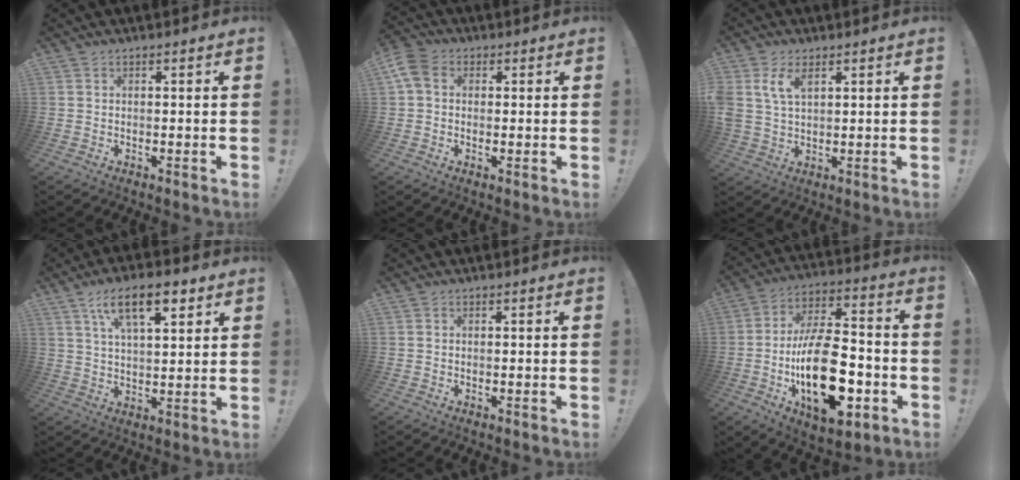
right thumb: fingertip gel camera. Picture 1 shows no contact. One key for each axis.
{"total": 6.9, "fx": 1.7, "fy": 5.0, "fz": 4.4, "tx": -0.093, "ty": 0.005, "tz": 0.037}
{"total": 7.0, "fx": 3.3, "fy": 3.9, "fz": 4.8, "tx": -0.106, "ty": -0.008, "tz": 0.060}
{"total": 12.9, "fx": 6.7, "fy": 4.9, "fz": 9.9, "tx": -0.160, "ty": -0.015, "tz": 0.112}
{"total": 0.0}
{"total": 26.6, "fx": -6.7, "fy": 14.0, "fz": 21.6, "tx": -0.385, "ty": 0.037, "tz": -0.096}